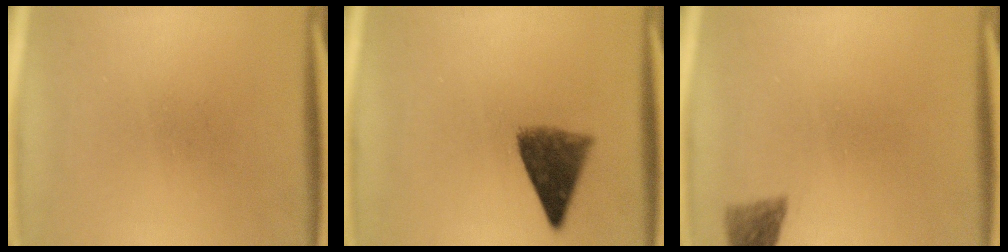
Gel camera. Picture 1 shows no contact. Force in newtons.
{"total": 7.1}
{"total": 2.8}